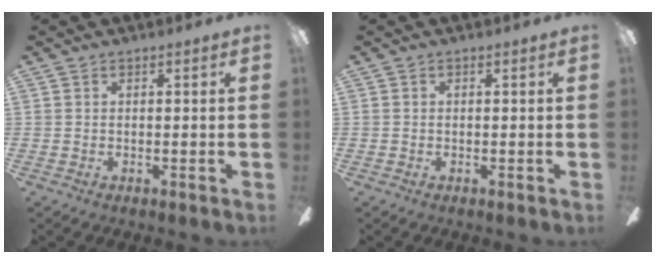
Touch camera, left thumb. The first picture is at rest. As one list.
[{"total": 0.0}]